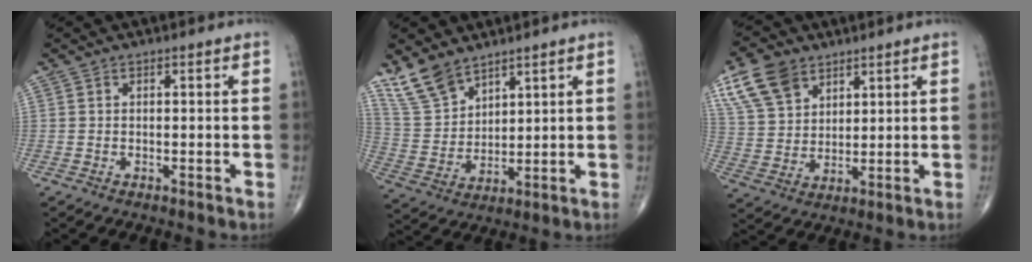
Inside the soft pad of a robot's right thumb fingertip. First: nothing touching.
{"total": 9.3, "force": [7.2, 4.4, 3.7], "torque": [-0.069, -0.030, 0.161]}
{"total": 11.1, "force": [6.4, 7.2, 5.4], "torque": [-0.090, -0.016, 0.131]}